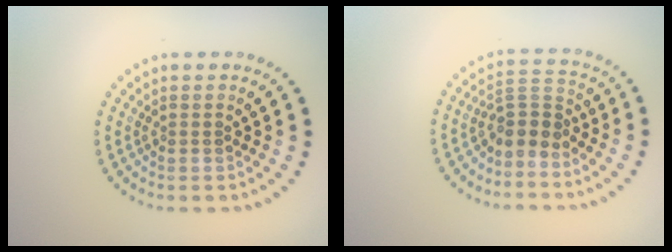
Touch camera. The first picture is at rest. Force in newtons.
{"total": 2.8, "press": 2.1, "slide": 1.9}